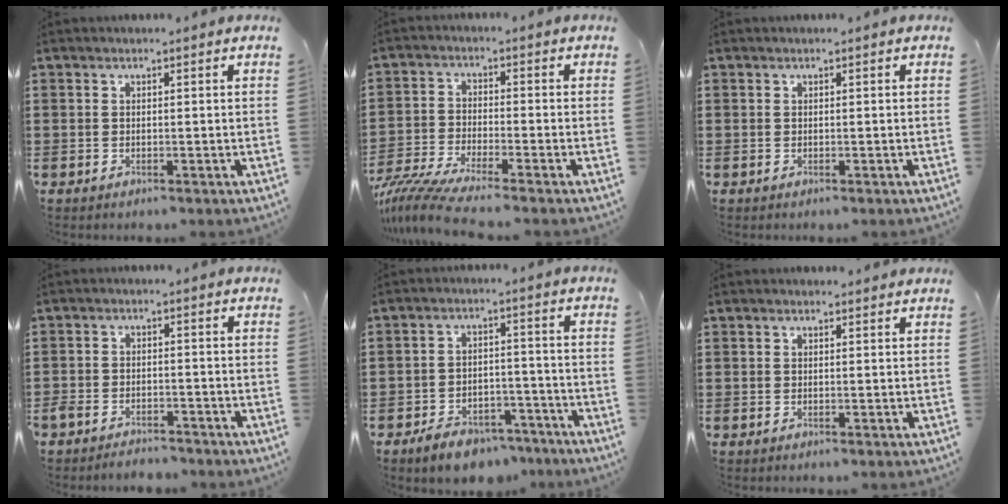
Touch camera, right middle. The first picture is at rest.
{"total": 6.0, "force": [-5.3, -0.1, 2.7], "torque": [-0.078, -0.024, -0.110]}
{"total": 0.0}
{"total": 3.0, "force": [-2.9, 0.7, 0.1], "torque": [-0.016, -0.001, -0.065]}
{"total": 5.6, "force": [-5.1, 1.9, 1.5], "torque": [-0.029, 0.012, -0.101]}
{"total": 0.7, "force": [0.7, 0.0, 0.2], "torque": [0.003, -0.003, 0.012]}